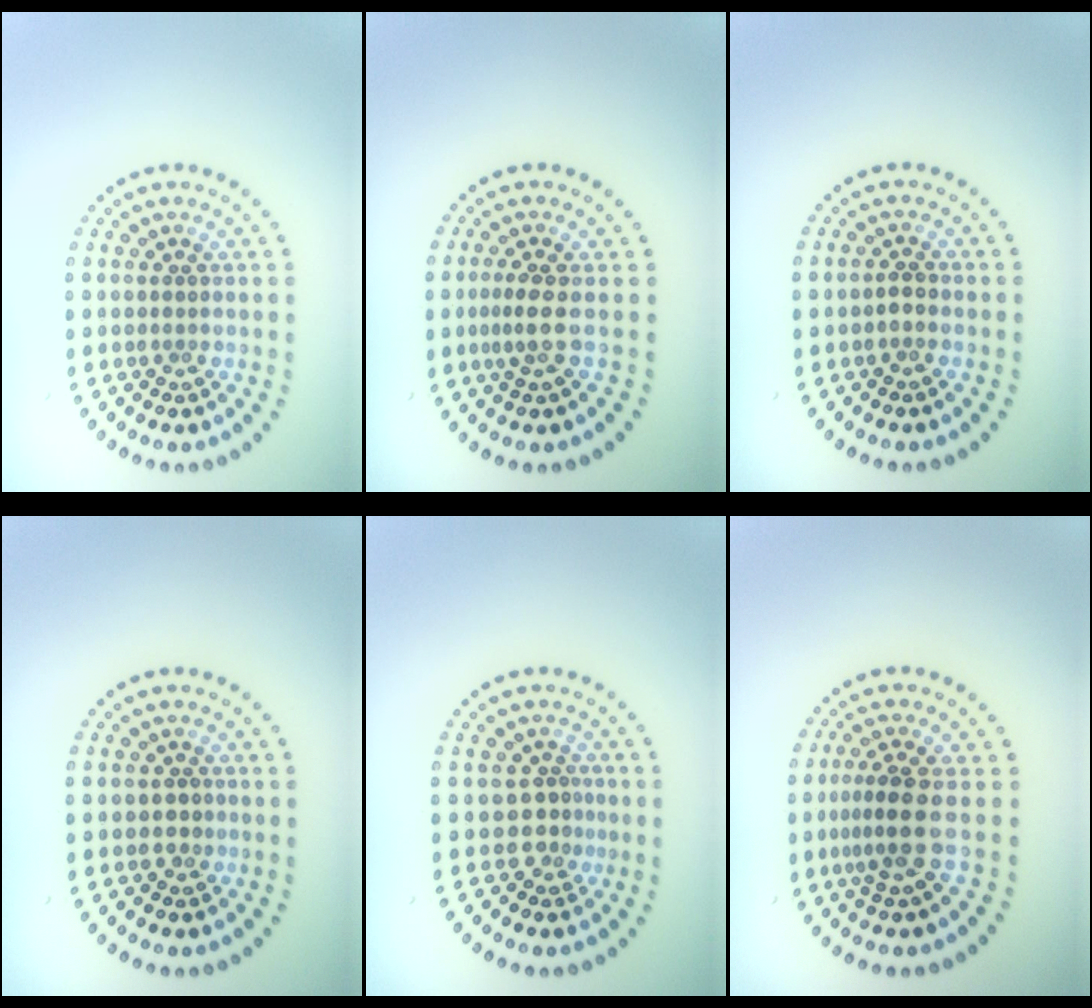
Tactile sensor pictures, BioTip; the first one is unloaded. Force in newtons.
{"total": 1.8, "press": 1.2, "slide": 1.3}
{"total": 0.7, "press": 0.7, "slide": 0.3}
{"total": 1.0, "press": 1.0, "slide": 0.4}
{"total": 1.8, "press": 1.1, "slide": 1.4}
{"total": 2.8, "press": 1.9, "slide": 2.1}